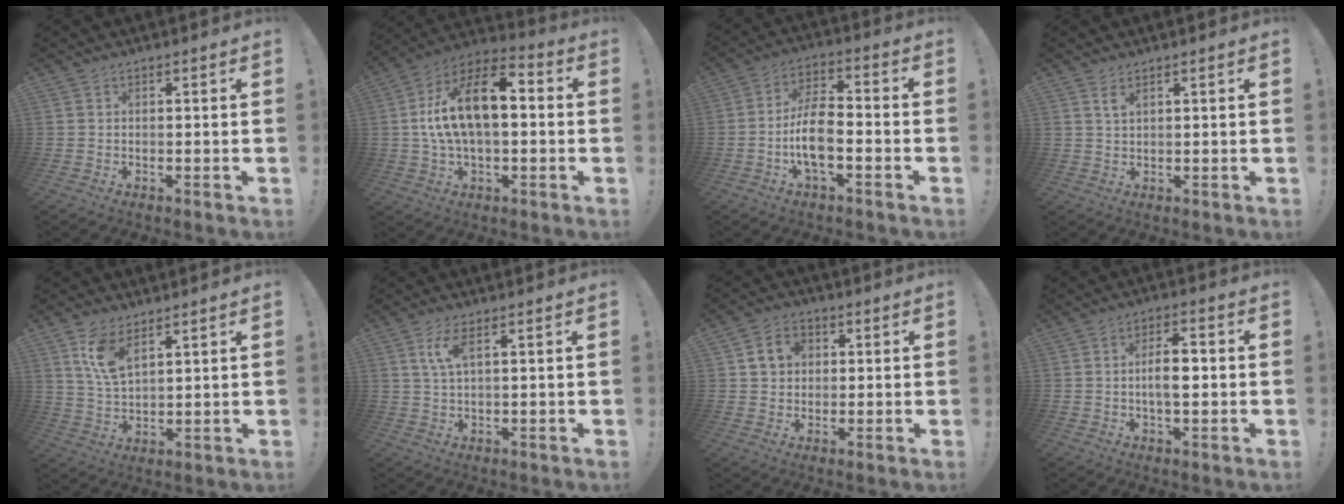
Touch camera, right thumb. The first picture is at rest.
{"total": 17.1, "force": [1.8, 8.9, 14.5], "torque": [-0.253, 0.002, 0.026]}
{"total": 11.2, "force": [-3.7, 5.1, 9.2], "torque": [-0.188, 0.014, -0.071]}
{"total": 2.3, "force": [1.4, 0.9, 1.7], "torque": [-0.028, -0.003, 0.023]}
{"total": 8.9, "force": [5.2, 4.2, 5.9], "torque": [-0.109, -0.017, 0.098]}
{"total": 4.9, "force": [2.1, 1.3, 4.3], "torque": [-0.086, 0.002, 0.036]}
{"total": 7.1, "force": [1.9, 5.9, 3.4], "torque": [-0.060, 0.013, 0.037]}
{"total": 7.0, "force": [-0.7, 3.1, 6.3], "torque": [-0.109, 0.010, -0.017]}